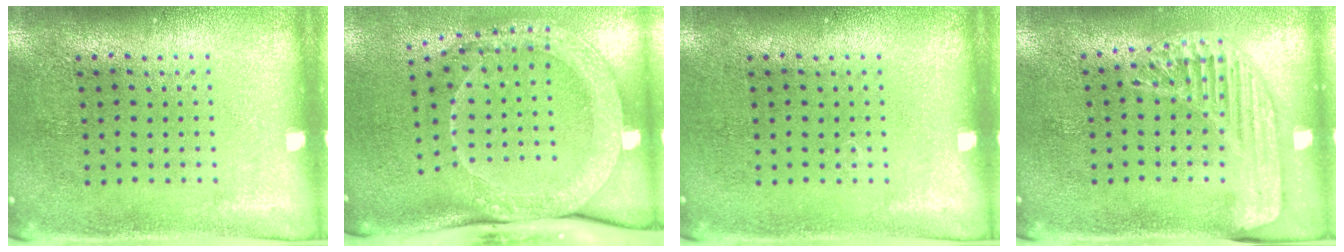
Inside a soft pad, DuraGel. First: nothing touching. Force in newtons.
{"total": 2.4, "press": 2.1, "slide": 1.1}
{"total": 0.0}
{"total": 1.6, "press": 1.6, "slide": 0.4}